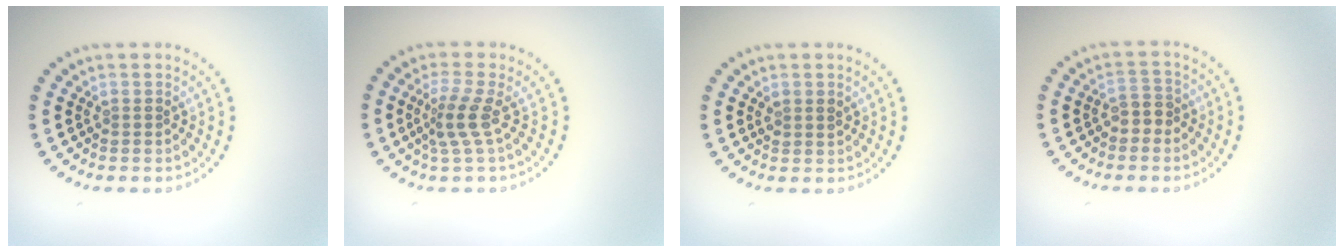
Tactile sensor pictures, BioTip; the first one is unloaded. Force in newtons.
{"total": 2.6, "press": 1.9, "slide": 1.8}
{"total": 1.1, "press": 1.0, "slide": 0.5}
{"total": 1.9, "press": 1.6, "slide": 1.0}